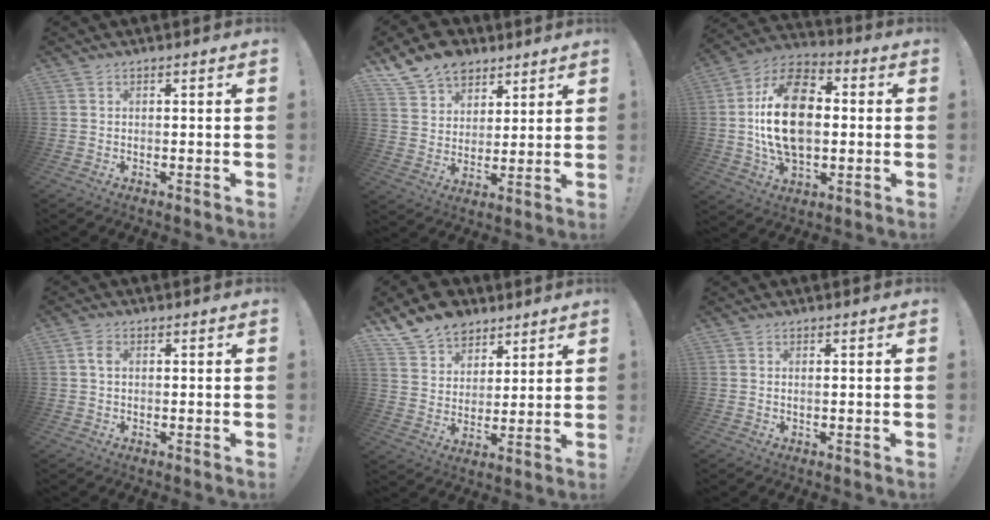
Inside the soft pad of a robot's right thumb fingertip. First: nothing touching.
{"total": 12.4, "force": [9.0, 7.9, 3.3], "torque": [-0.058, -0.065, 0.175]}
{"total": 22.3, "force": [0.5, 14.1, 17.3], "torque": [-0.319, 0.014, 0.010]}
{"total": 2.5, "force": [0.5, 1.7, 1.8], "torque": [-0.033, 0.003, 0.008]}
{"total": 12.0, "force": [9.1, 7.4, 2.5], "torque": [-0.048, -0.071, 0.178]}
{"total": 0.7, "force": [0.2, -0.1, 0.7], "torque": [-0.005, -0.004, 0.002]}